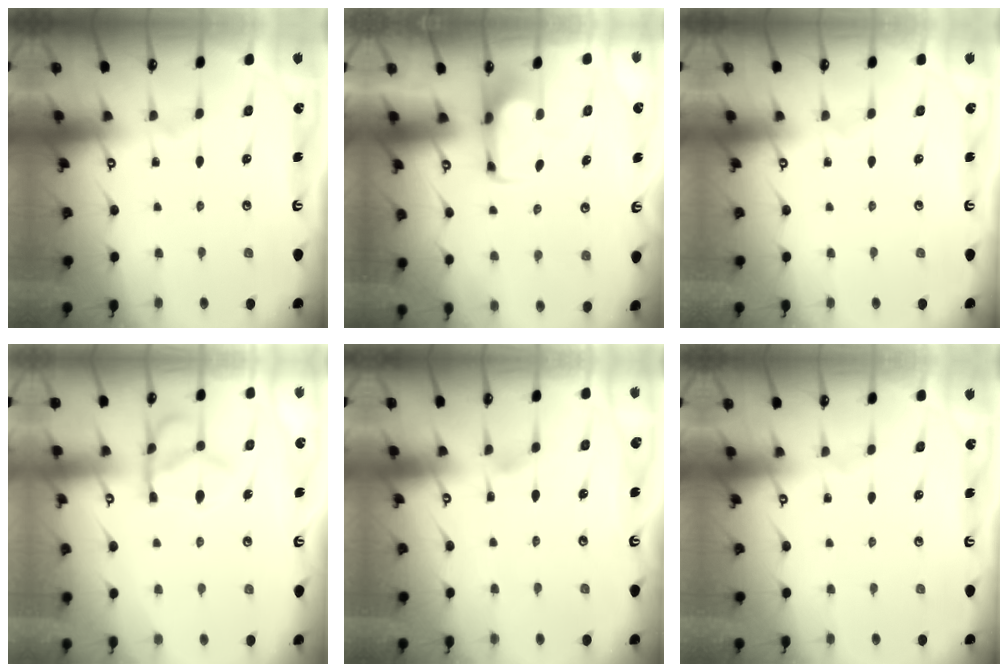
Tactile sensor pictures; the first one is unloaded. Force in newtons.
{"total": 1.9, "press": 1.8, "slide": 0.4}
{"total": 0.0}
{"total": 12.2, "press": 12.2, "slide": 1.3}
{"total": 3.3, "press": 3.3, "slide": 0.4}
{"total": 0.0}